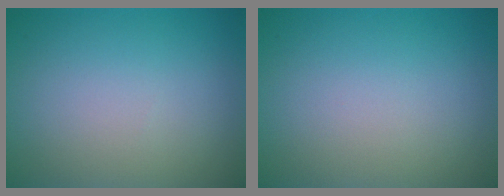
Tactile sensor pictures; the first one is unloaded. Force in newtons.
{"total": 0.0}